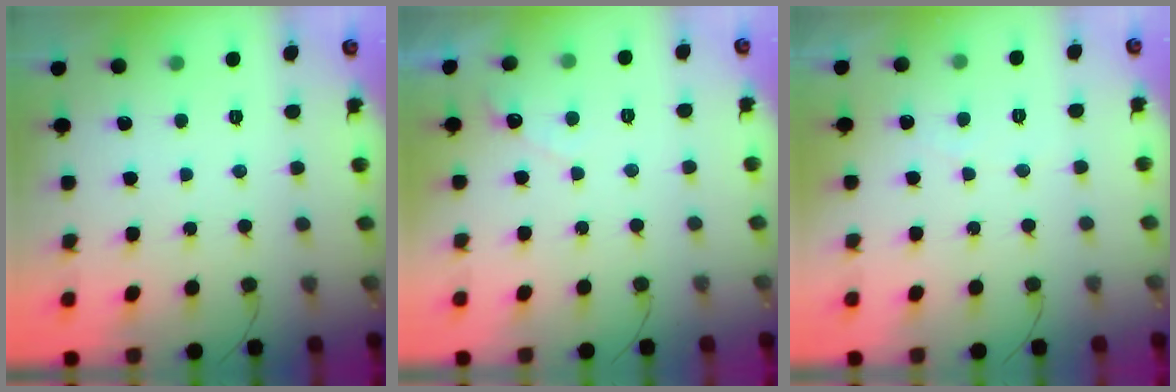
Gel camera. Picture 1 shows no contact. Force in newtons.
{"total": 3.9, "press": 3.9, "slide": 0.2}
{"total": 1.9, "press": 1.9, "slide": 0.2}